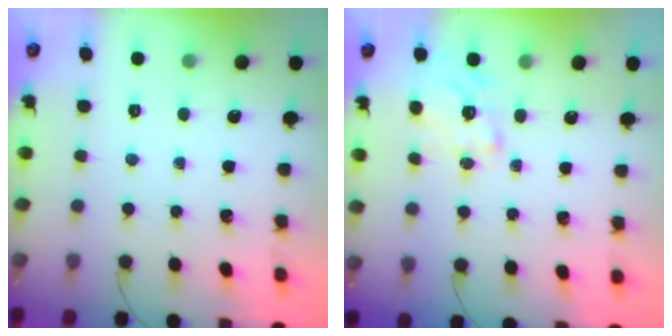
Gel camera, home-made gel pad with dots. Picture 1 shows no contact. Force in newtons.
{"total": 2.3, "press": 2.3, "slide": 0.4}